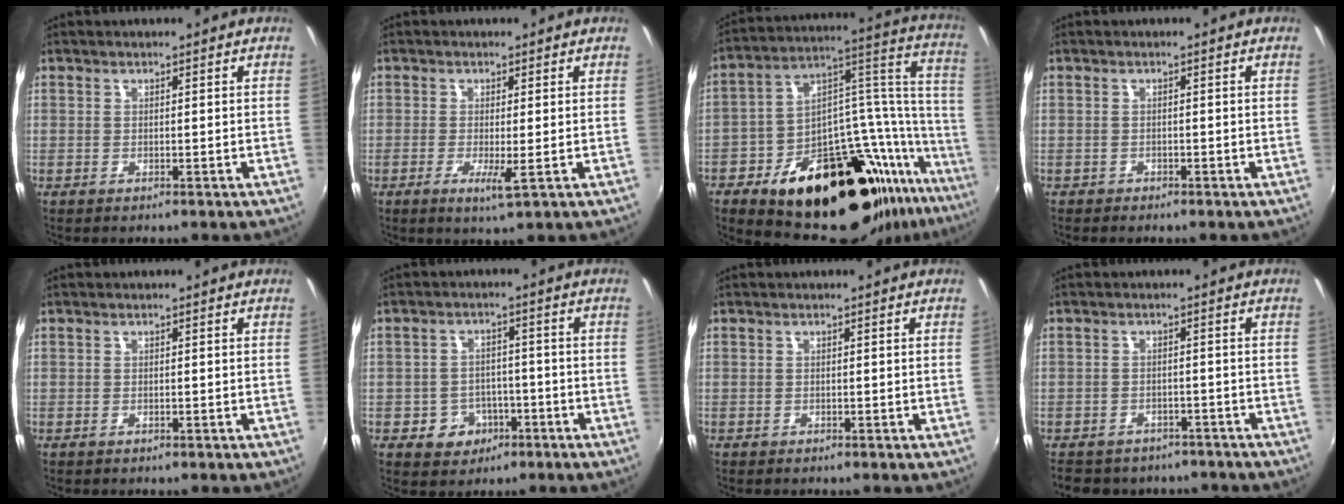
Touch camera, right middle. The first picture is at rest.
{"total": 3.5, "force": [-1.0, 0.2, 3.3], "torque": [-0.070, -0.012, -0.020]}
{"total": 35.8, "force": [-21.9, 13.9, 24.6], "torque": [-0.321, 0.027, -0.322]}
{"total": 1.2, "force": [-1.0, 0.6, 0.1], "torque": [-0.008, 0.000, -0.016]}
{"total": 0.0}
{"total": 6.4, "force": [-3.1, 5.3, 1.7], "torque": [-0.046, 0.017, -0.032]}
{"total": 0.0}
{"total": 11.3, "force": [-9.1, 5.4, 3.9], "torque": [-0.090, -0.006, -0.122]}